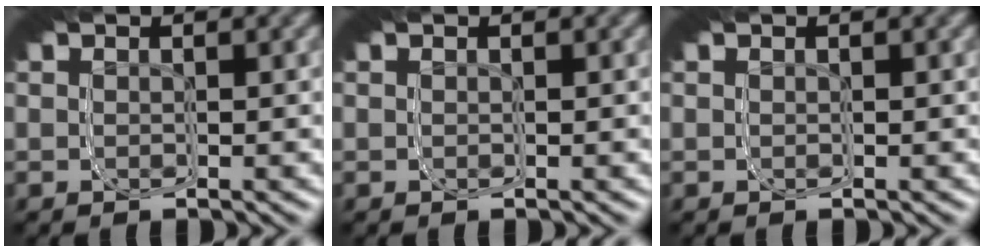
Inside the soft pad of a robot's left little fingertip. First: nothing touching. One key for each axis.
{"total": 0.0}
{"total": 0.0}